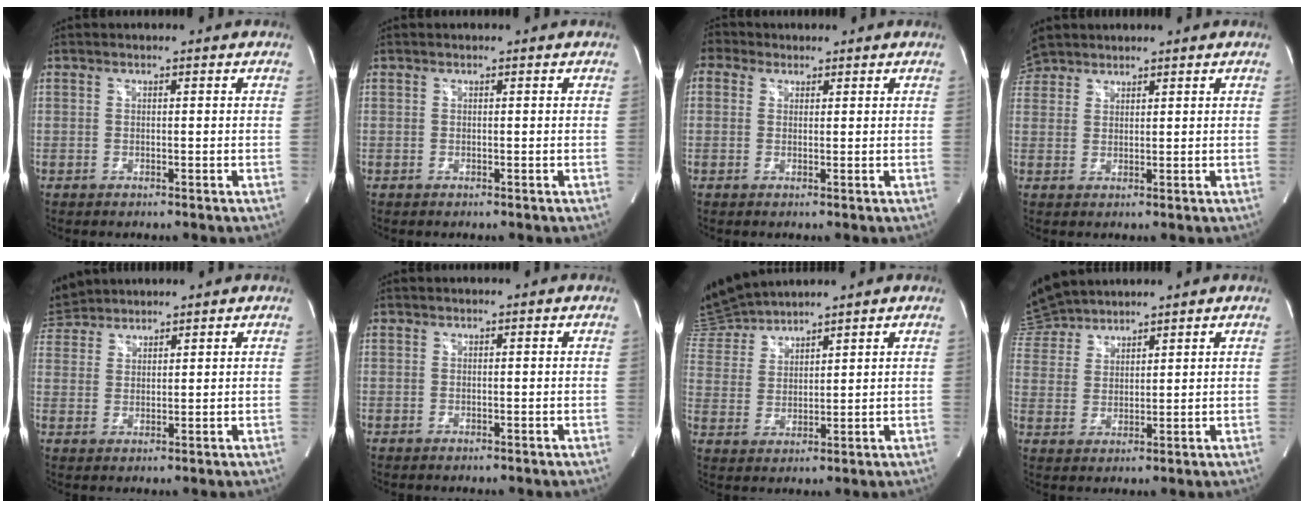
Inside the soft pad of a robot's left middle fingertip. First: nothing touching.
{"total": 0.0}
{"total": 2.7, "force": [1.6, 2.2, 0.3], "torque": [-0.010, 0.021, 0.028]}
{"total": 5.1, "force": [4.6, 2.2, 0.6], "torque": [-0.025, 0.021, 0.098]}
{"total": 7.1, "force": [6.7, 2.3, 1.0], "torque": [-0.030, 0.031, 0.133]}
{"total": 0.0}
{"total": 8.1, "force": [8.0, -0.1, 0.9], "torque": [-0.040, 0.017, 0.172]}
{"total": 8.9, "force": [8.6, 1.8, 1.3], "torque": [-0.043, 0.023, 0.179]}